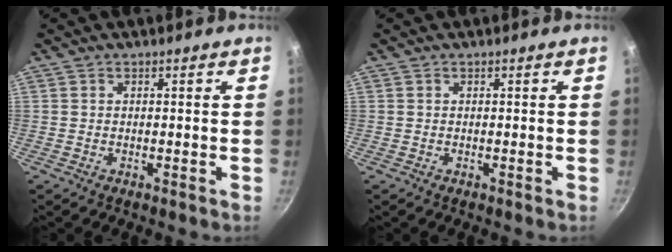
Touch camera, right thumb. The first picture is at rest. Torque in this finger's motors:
{"motor_torque": [0.00, 0.00, 0.01, 0.03, 0.00]}